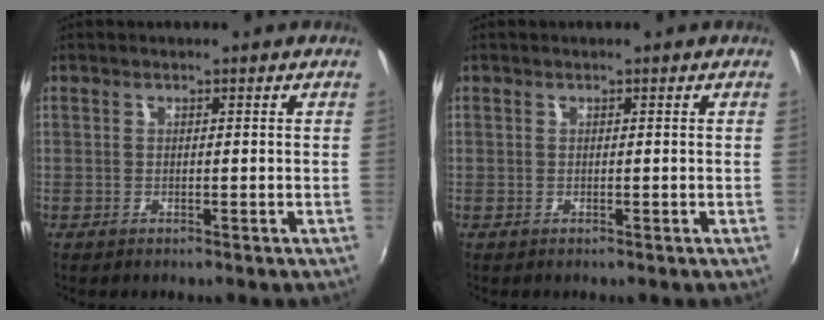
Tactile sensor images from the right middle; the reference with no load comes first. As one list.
[{"total": 0.0}]